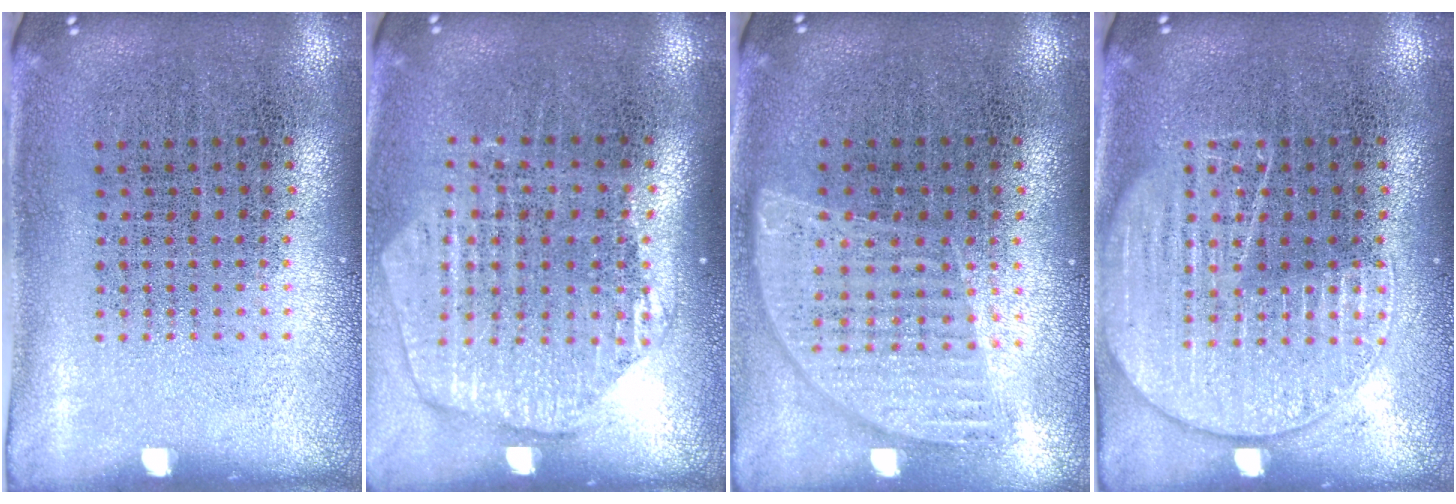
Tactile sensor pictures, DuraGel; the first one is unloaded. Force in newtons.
{"total": 1.6, "press": 1.4, "slide": 0.7}
{"total": 0.9, "press": 0.8, "slide": 0.3}
{"total": 2.6, "press": 2.6, "slide": 0.3}